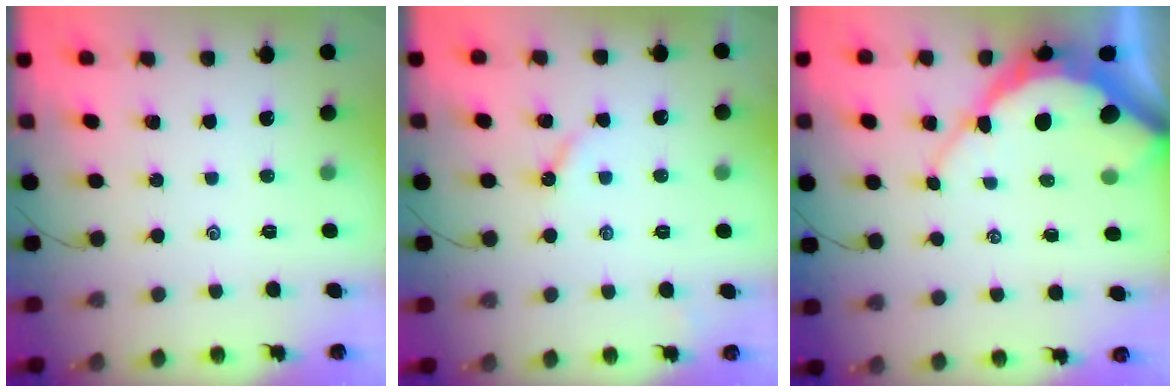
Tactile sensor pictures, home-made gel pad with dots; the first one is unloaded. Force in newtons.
{"total": 2.6, "press": 2.6, "slide": 0.4}
{"total": 11.4, "press": 11.3, "slide": 0.9}